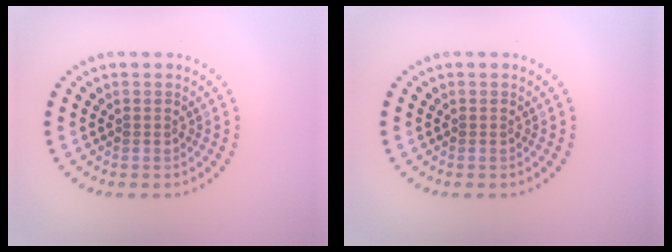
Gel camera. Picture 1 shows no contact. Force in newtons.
{"total": 0.0}